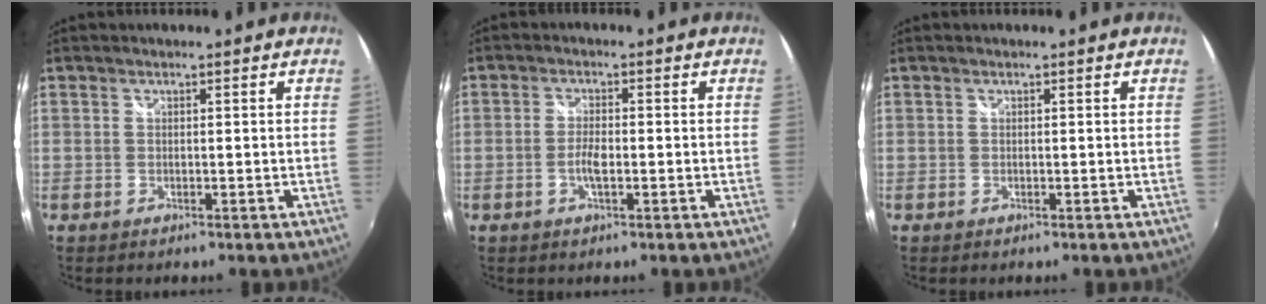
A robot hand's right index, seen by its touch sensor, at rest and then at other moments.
{"total": 3.0, "force": [-0.9, 0.9, 2.7], "torque": [-0.059, -0.002, -0.019]}
{"total": 0.0}